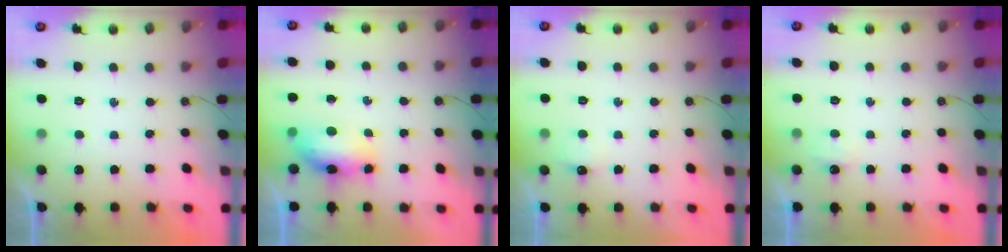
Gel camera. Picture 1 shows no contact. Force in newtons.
{"total": 8.2, "press": 8.0, "slide": 1.8}
{"total": 4.1, "press": 4.0, "slide": 1.0}
{"total": 2.6, "press": 2.6, "slide": 0.4}